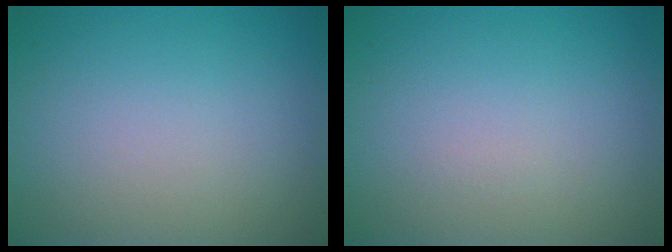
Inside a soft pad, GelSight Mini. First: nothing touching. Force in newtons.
{"total": 0.0}